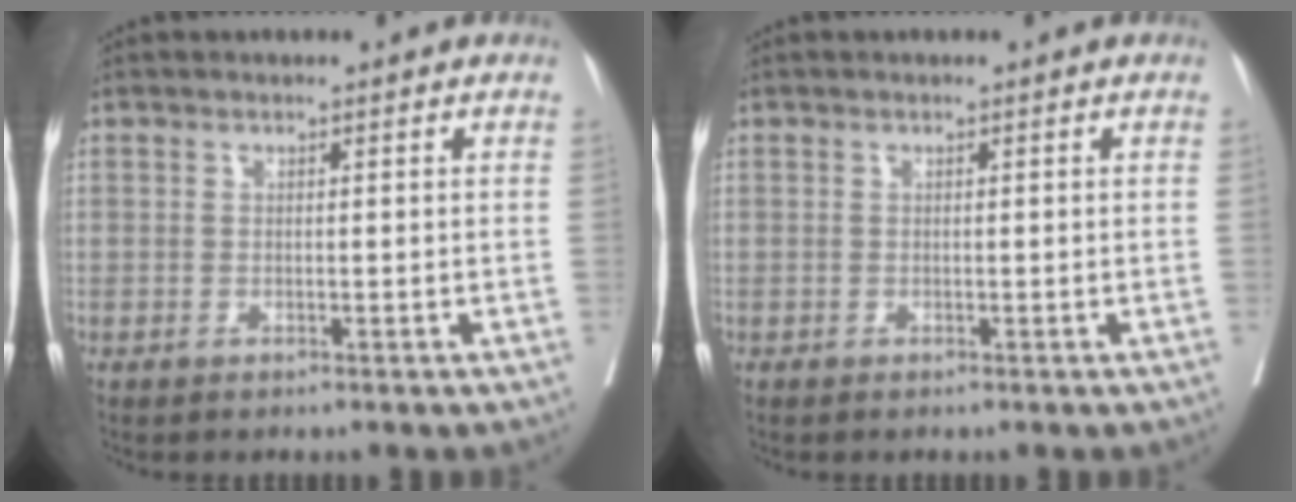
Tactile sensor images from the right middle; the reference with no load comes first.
{"total": 0.0}